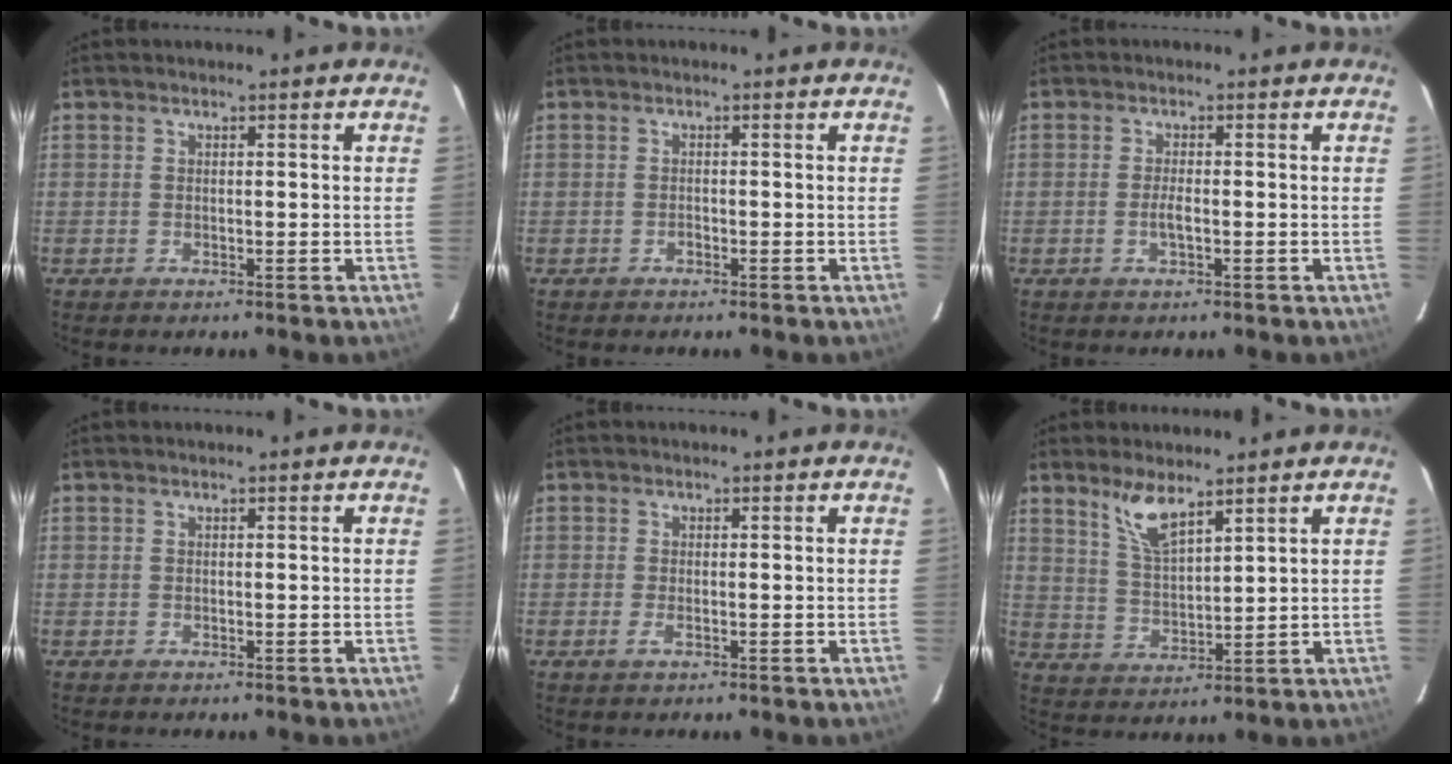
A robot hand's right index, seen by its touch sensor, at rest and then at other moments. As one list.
[{"total": 0.6, "force": [-0.4, 0.4, 0.1], "torque": [-0.001, 0.000, -0.008]}, {"total": 2.0, "force": [-0.6, 0.5, 1.8], "torque": [-0.037, -0.003, -0.012]}, {"total": 0.0}, {"total": 1.4, "force": [-0.6, 0.4, 1.3], "torque": [-0.026, -0.005, -0.009]}, {"total": 6.7, "force": [4.9, 1.7, 4.2], "torque": [-0.083, -0.002, 0.103]}]